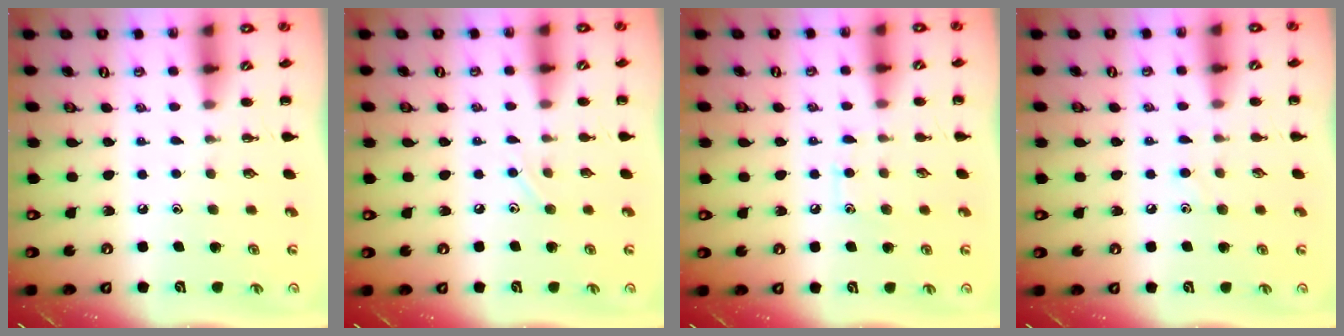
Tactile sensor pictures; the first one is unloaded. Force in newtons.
{"total": 5.0, "press": 4.8, "slide": 1.4}
{"total": 7.8, "press": 7.4, "slide": 2.2}
{"total": 5.0, "press": 4.8, "slide": 1.3}